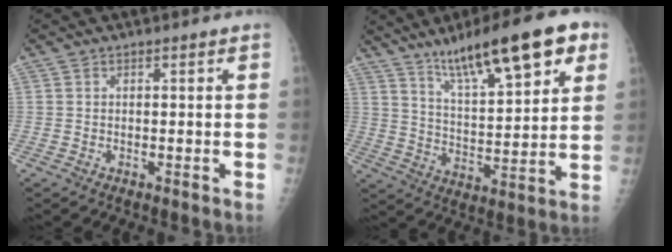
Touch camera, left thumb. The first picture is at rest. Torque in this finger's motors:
{"motor_torque": [0.27, 0.19, 0.28, -0.16, 0.14]}